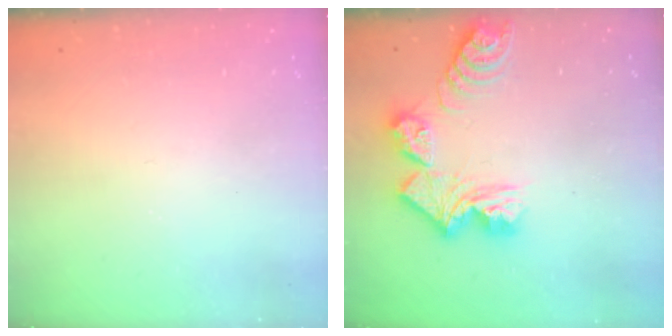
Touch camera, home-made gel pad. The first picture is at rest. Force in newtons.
{"total": 14.4, "press": 14.3, "slide": 1.6}